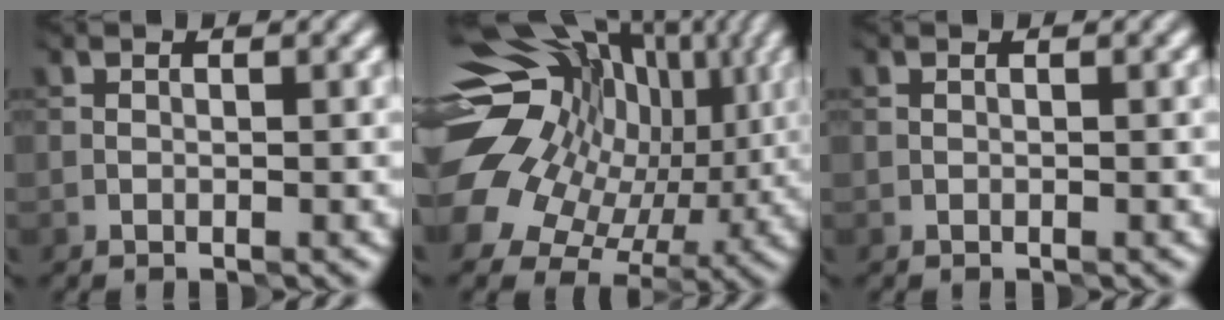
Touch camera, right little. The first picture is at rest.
{"total": 16.6, "force": [3.0, 13.3, 9.5], "torque": [-0.186, 0.034, 0.065]}
{"total": 0.0}